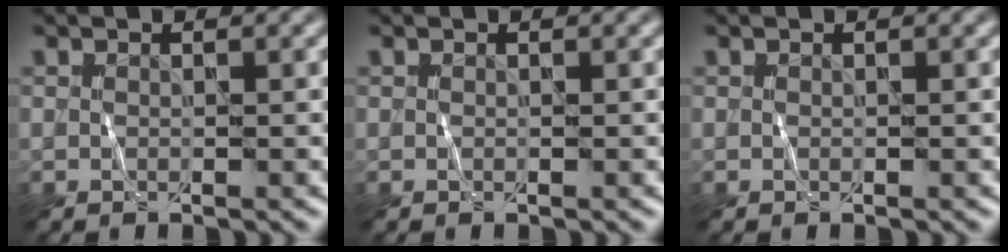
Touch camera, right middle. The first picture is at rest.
{"total": 0.0}
{"total": 0.0}